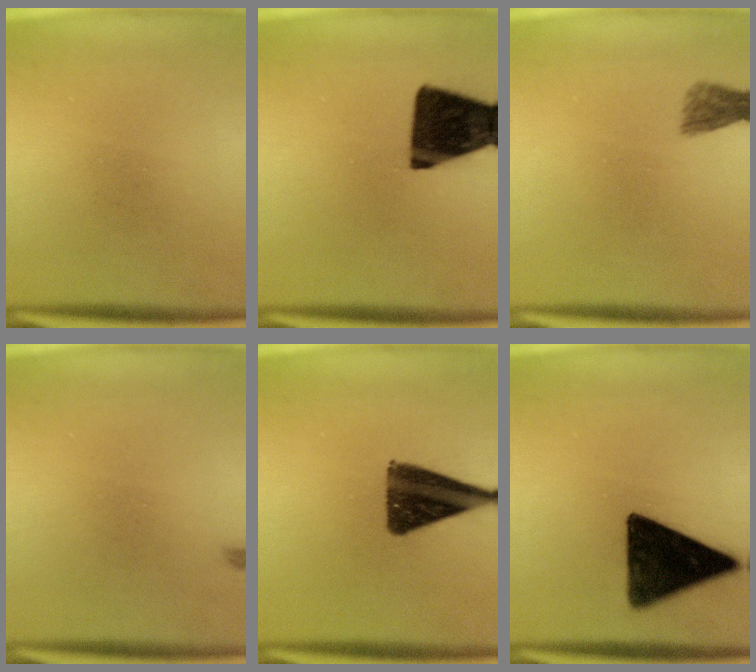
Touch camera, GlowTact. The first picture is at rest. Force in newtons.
{"total": 16.7}
{"total": 2.4}
{"total": 0.5}
{"total": 13.2}
{"total": 15.0}